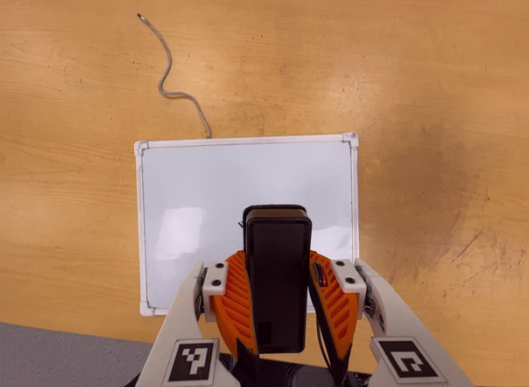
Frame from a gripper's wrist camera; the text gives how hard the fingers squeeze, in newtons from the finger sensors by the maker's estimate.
{"total": 6.2, "left": 5.5, "right": 7.0}